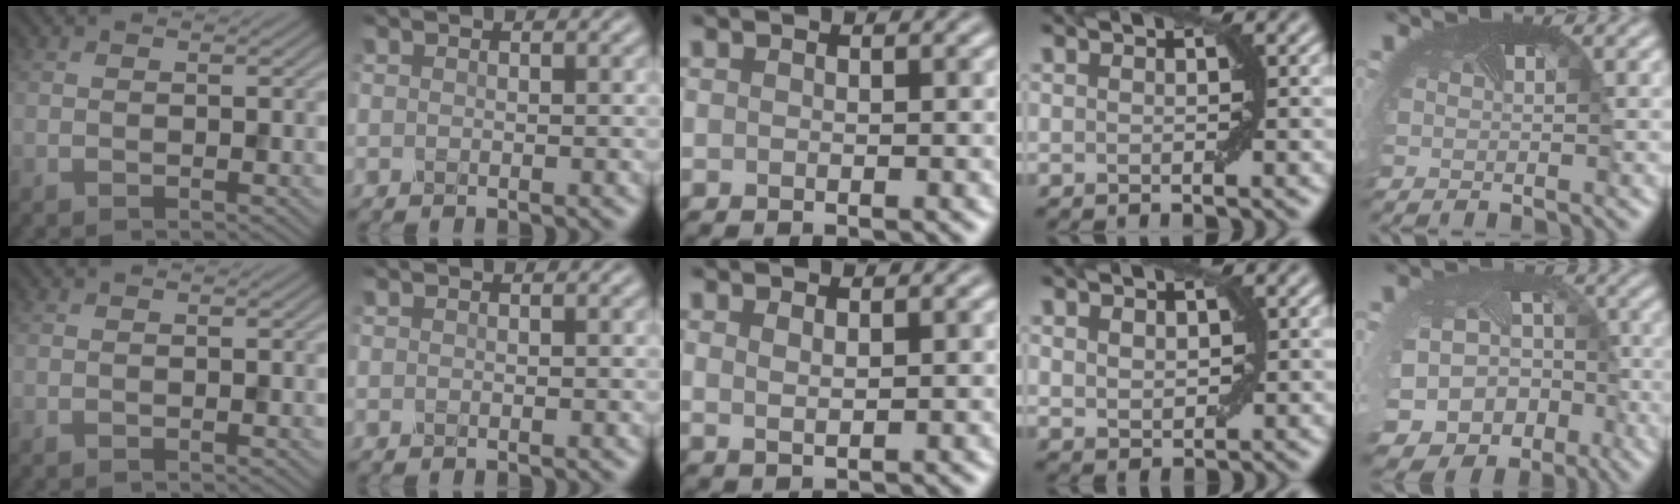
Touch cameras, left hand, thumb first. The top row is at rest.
{"middle": {"total": 1.1, "force": [0.6, 0.3, 0.8], "torque": [-0.016, -0.003, 0.013]}, "ring": {"total": 1.5, "force": [0.7, 1.1, 0.9], "torque": [-0.015, -0.001, 0.018]}, "little": {"total": 16.3, "force": [-8.8, 12.6, 5.3], "torque": [-0.111, -0.083, -0.106]}}